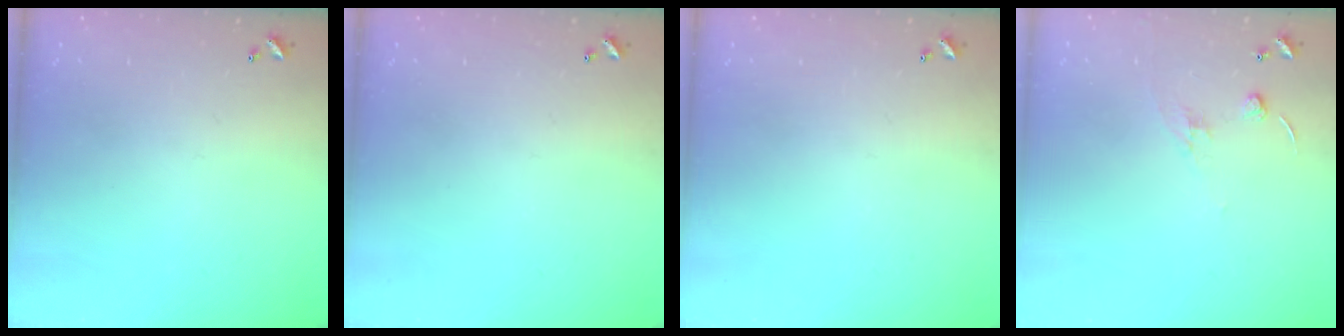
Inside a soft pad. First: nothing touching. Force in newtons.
{"total": 0.0}
{"total": 0.0}
{"total": 2.3, "press": 2.3, "slide": 0.5}